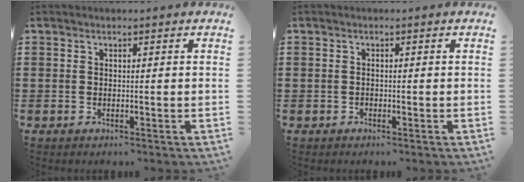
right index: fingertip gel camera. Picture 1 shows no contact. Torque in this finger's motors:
{"motor_torque": [1.08, 1.06, -0.35, -0.21]}